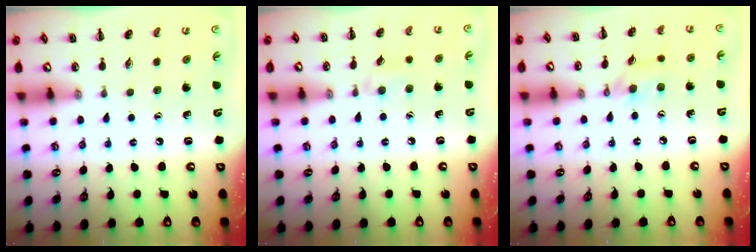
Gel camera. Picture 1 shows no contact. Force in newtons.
{"total": 5.8, "press": 5.4, "slide": 2.1}
{"total": 3.5, "press": 3.3, "slide": 1.1}